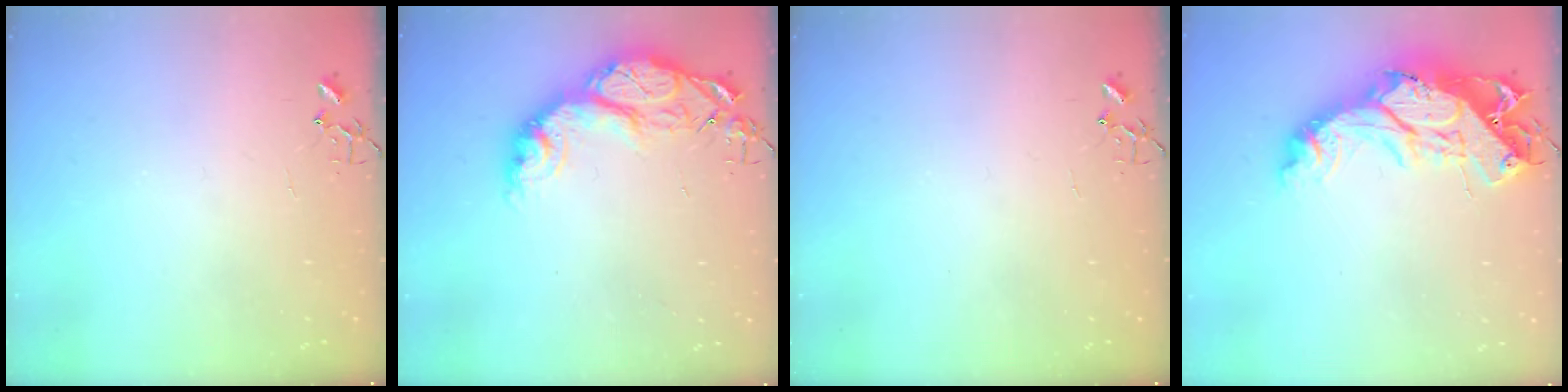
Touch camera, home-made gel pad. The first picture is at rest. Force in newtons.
{"total": 16.4, "press": 16.4, "slide": 1.4}
{"total": 0.0}
{"total": 21.7, "press": 21.6, "slide": 2.0}